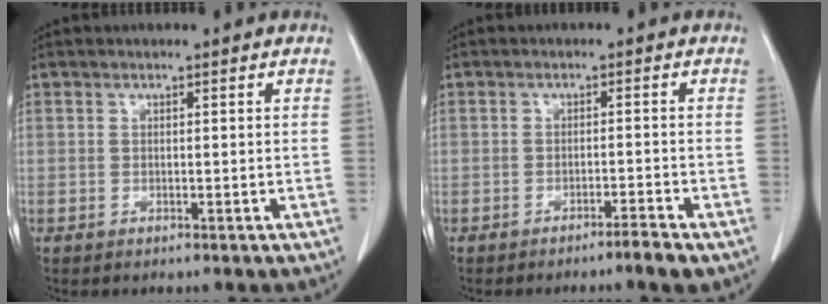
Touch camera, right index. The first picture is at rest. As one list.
[{"total": 2.5, "force": [-2.0, -0.4, 1.4], "torque": [-0.023, -0.002, -0.033]}]